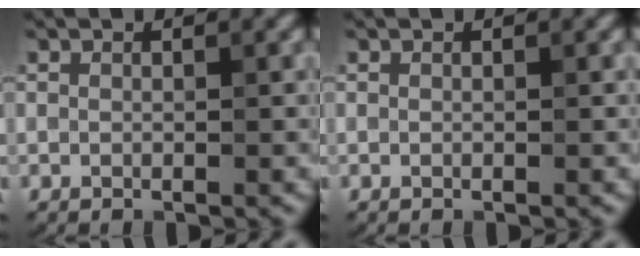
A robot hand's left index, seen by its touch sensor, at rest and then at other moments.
{"total": 0.0}